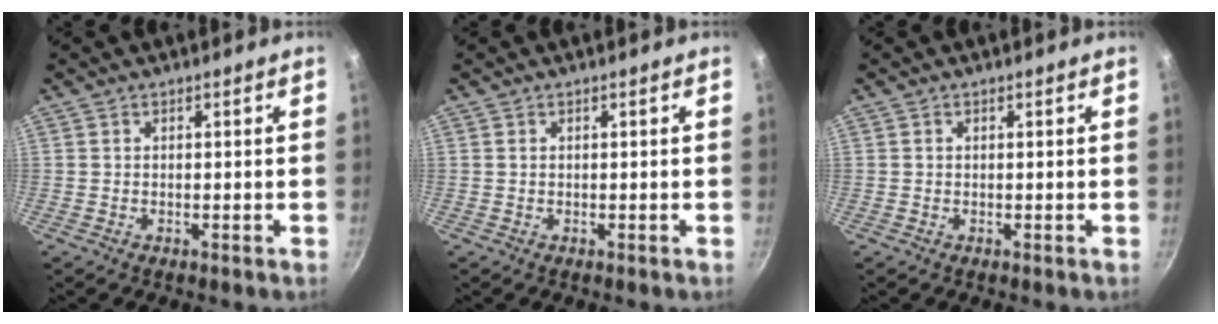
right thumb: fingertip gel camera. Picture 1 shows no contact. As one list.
[{"total": 0.0}, {"total": 0.0}]